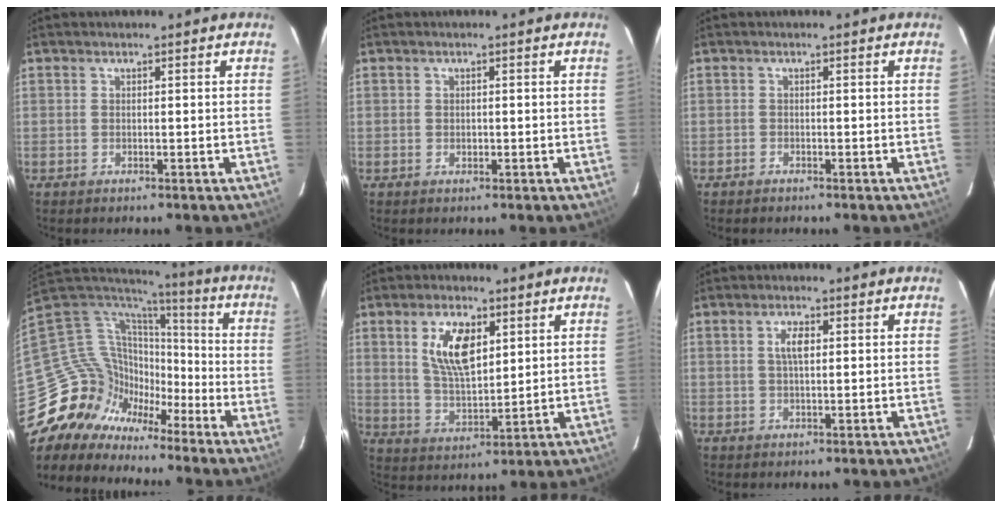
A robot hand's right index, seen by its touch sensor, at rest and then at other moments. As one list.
[{"total": 0.9, "force": [-0.1, 0.8, 0.3], "torque": [-0.001, 0.000, 0.000]}, {"total": 0.7, "force": [-0.6, 0.3, 0.0], "torque": [-0.004, 0.000, -0.010]}, {"total": 15.4, "force": [-11.0, 10.5, 2.3], "torque": [-0.076, 0.021, -0.201]}, {"total": 10.4, "force": [3.9, 4.8, 8.4], "torque": [-0.156, 0.005, 0.081]}, {"total": 3.1, "force": [0.7, 1.2, 2.8], "torque": [-0.053, 0.006, 0.013]}]